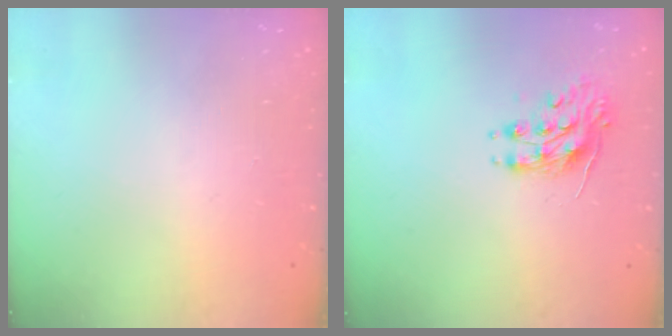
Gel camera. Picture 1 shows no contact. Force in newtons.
{"total": 8.4, "press": 8.3, "slide": 0.4}